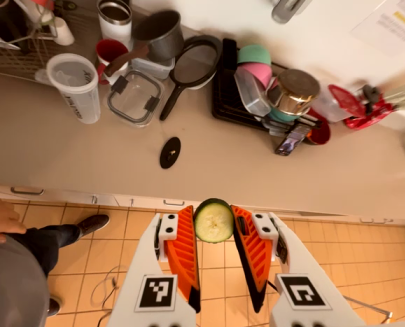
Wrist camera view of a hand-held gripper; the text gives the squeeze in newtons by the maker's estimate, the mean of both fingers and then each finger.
{"total": 5.7, "left": 5.6, "right": 5.9}